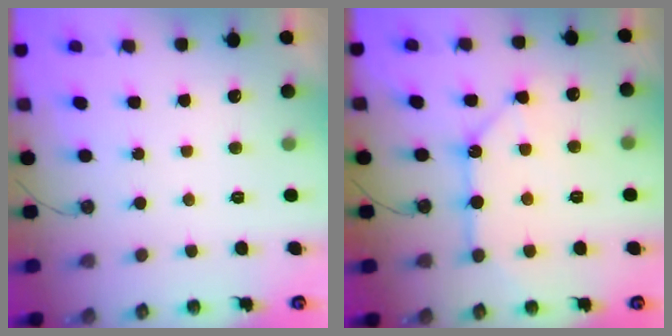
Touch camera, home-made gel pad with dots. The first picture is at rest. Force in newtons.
{"total": 11.7, "press": 11.6, "slide": 1.2}